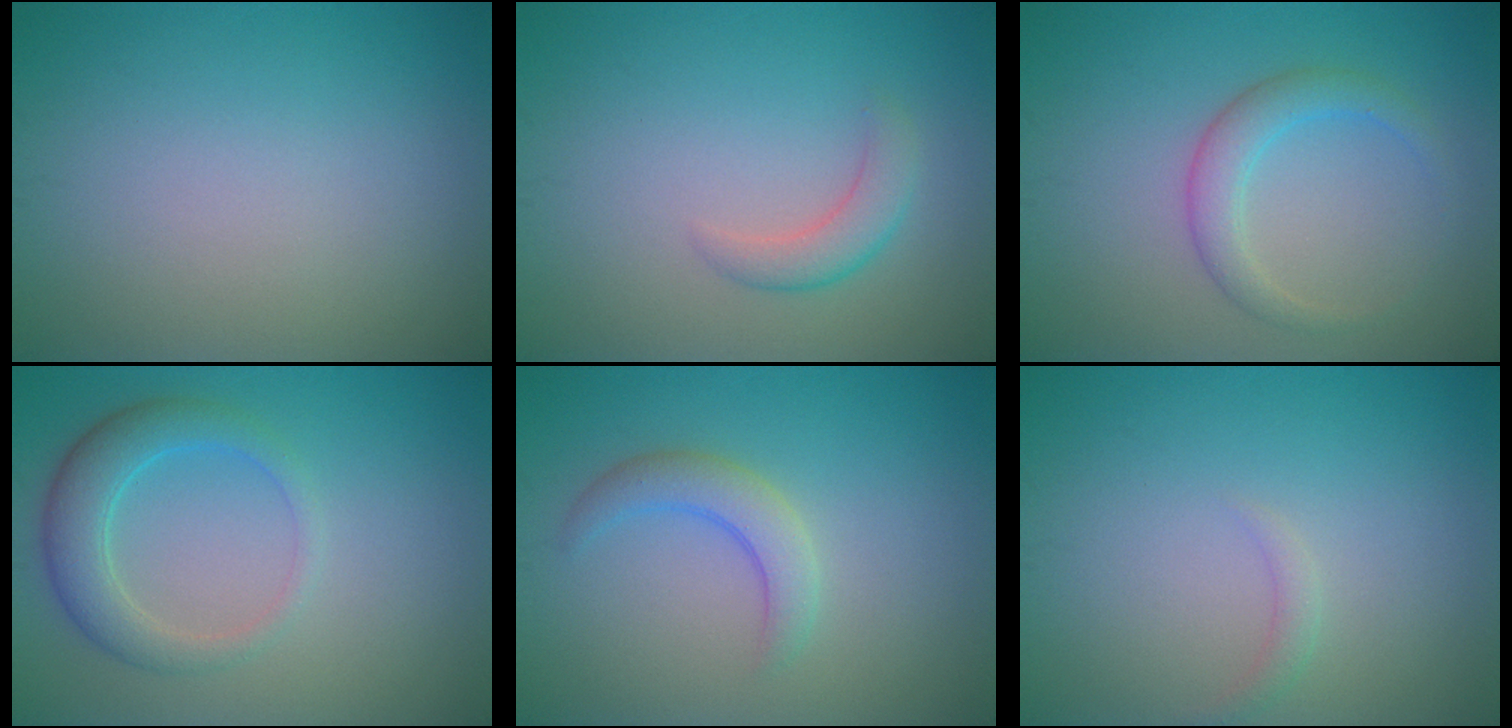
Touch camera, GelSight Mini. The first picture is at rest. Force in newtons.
{"total": 2.1, "press": 2.1, "slide": 0.1}
{"total": 2.7, "press": 2.7, "slide": 0.1}
{"total": 3.9, "press": 3.9, "slide": 0.2}
{"total": 2.7, "press": 2.7, "slide": 0.2}
{"total": 0.9, "press": 0.9, "slide": 0.1}